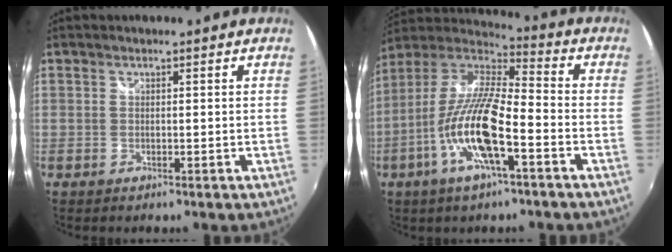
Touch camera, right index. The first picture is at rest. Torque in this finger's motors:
{"motor_torque": [2.14, 0.00, 1.05, 0.21]}